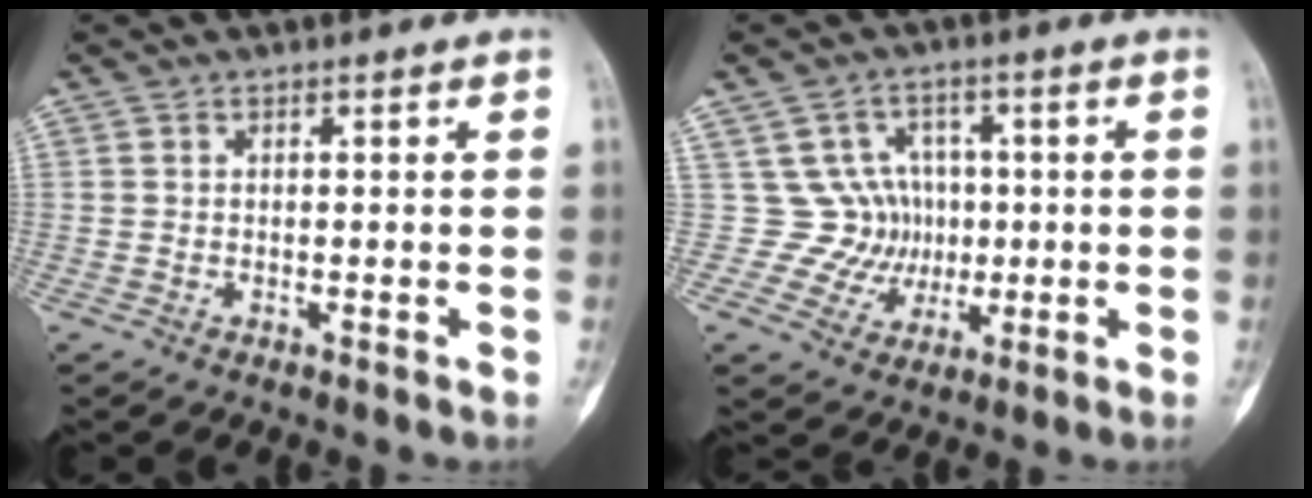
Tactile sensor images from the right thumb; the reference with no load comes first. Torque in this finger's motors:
{"motor_torque": [-0.21, 0.31, 0.04, 0.10, -0.10]}